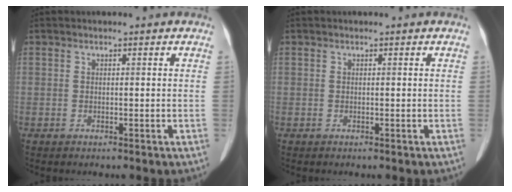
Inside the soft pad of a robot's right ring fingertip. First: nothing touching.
{"total": 0.0}